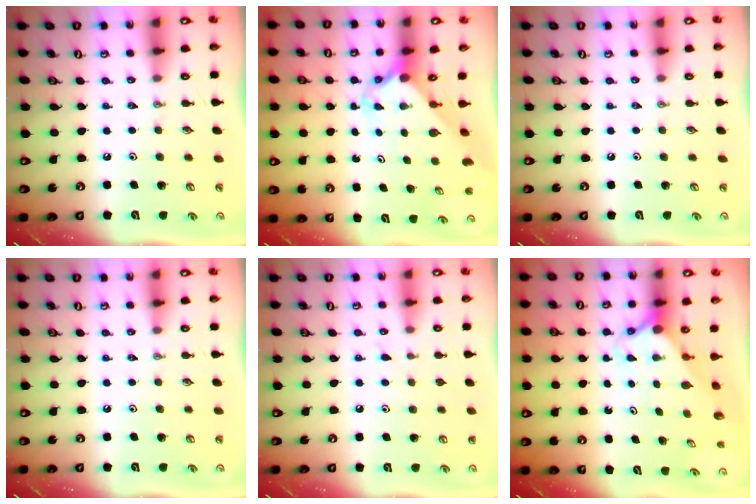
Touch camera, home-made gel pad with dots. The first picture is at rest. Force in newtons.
{"total": 2.3, "press": 2.3, "slide": 0.2}
{"total": 0.0}
{"total": 0.0}
{"total": 4.7, "press": 4.6, "slide": 0.6}
{"total": 2.2, "press": 2.2, "slide": 0.2}